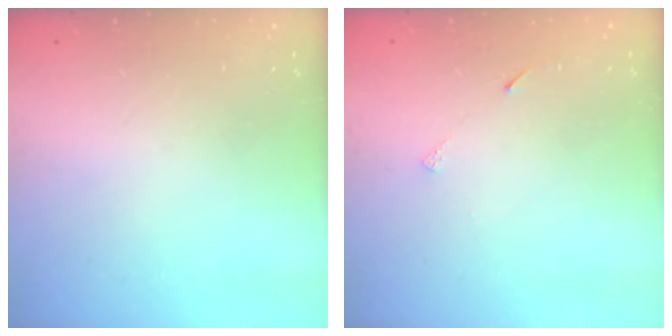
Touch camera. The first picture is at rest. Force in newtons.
{"total": 3.9, "press": 3.8, "slide": 0.6}